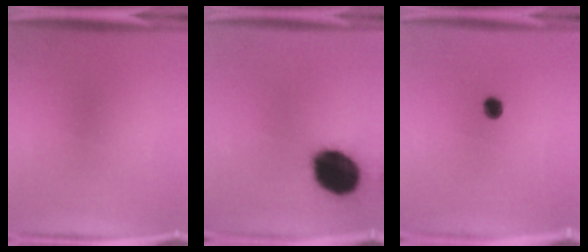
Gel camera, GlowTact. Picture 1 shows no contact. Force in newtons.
{"total": 19.4}
{"total": 2.7}